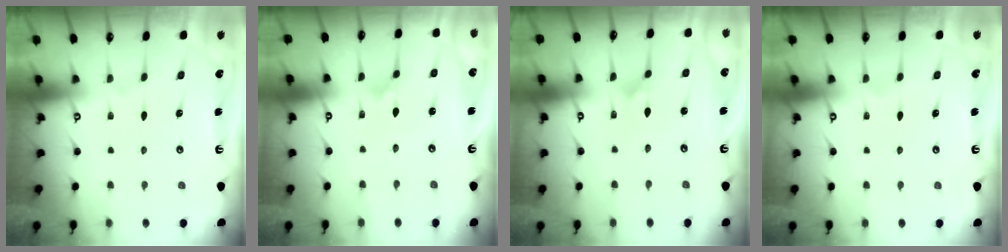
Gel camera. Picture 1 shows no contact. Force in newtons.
{"total": 2.9, "press": 2.9, "slide": 0.1}
{"total": 2.1, "press": 2.1, "slide": 0.0}
{"total": 0.0}